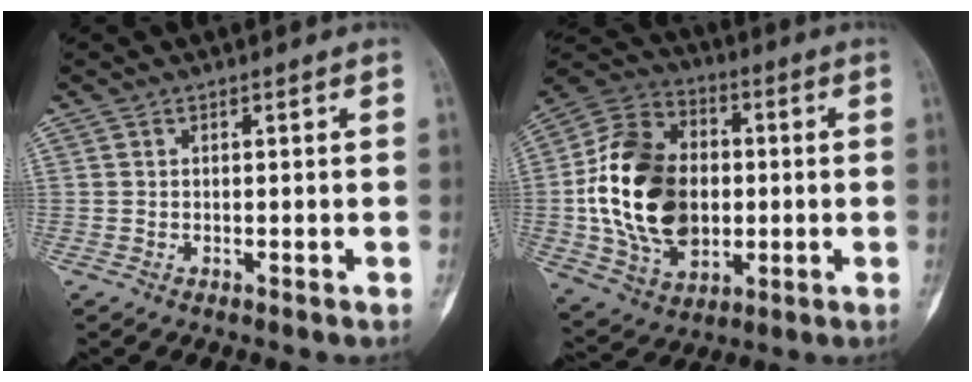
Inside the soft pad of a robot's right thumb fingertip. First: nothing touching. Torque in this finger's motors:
{"motor_torque": [2.39, 2.34, 1.29, -0.57, 0.14]}